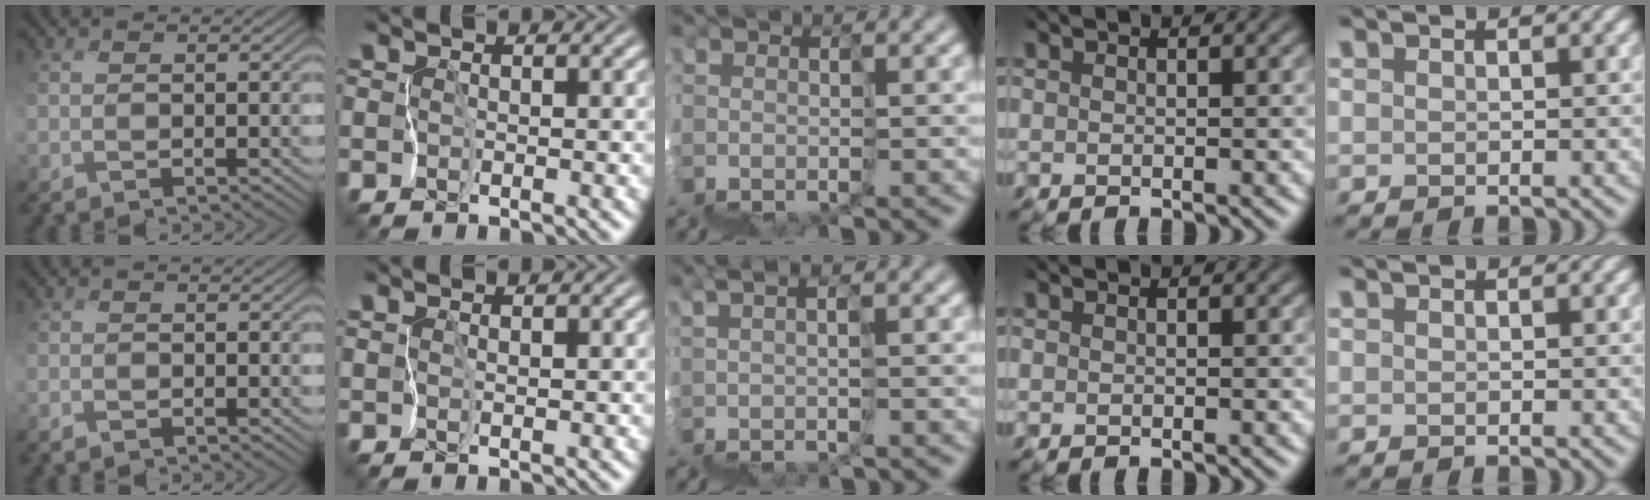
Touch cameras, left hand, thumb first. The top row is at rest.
{"thumb": {"total": 1.1, "force": [-0.8, 0.6, 0.4], "torque": [-0.010, -0.003, -0.016]}, "index": {"total": 0.7, "force": [0.7, 0.0, 0.1], "torque": [-0.001, -0.002, 0.021]}, "middle": {"total": 3.7, "force": [2.2, -2.6, -1.5], "torque": [0.022, 0.026, 0.042]}}